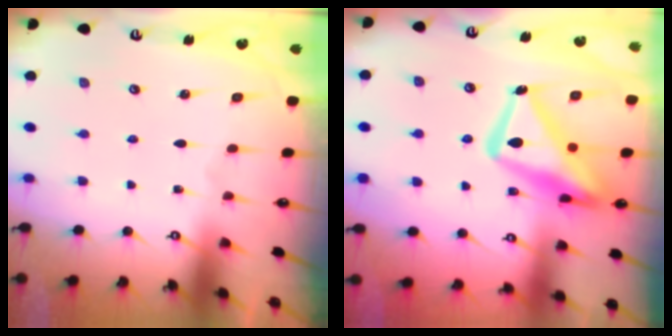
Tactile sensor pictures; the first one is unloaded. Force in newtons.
{"total": 18.6, "press": 18.6, "slide": 1.6}